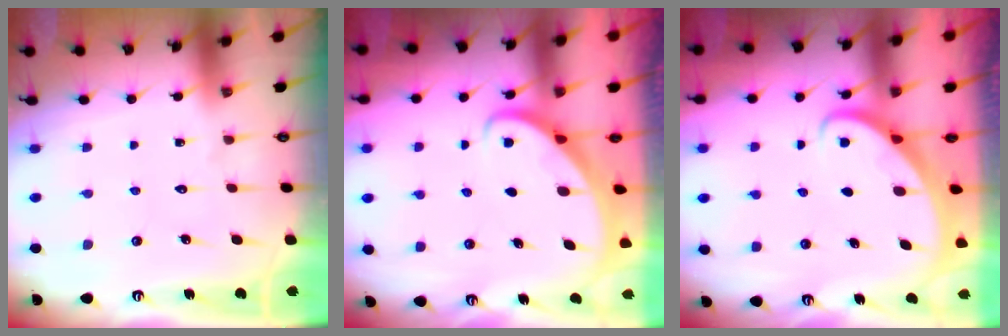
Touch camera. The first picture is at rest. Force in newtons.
{"total": 2.5, "press": 2.5, "slide": 0.3}
{"total": 2.8, "press": 2.8, "slide": 0.2}